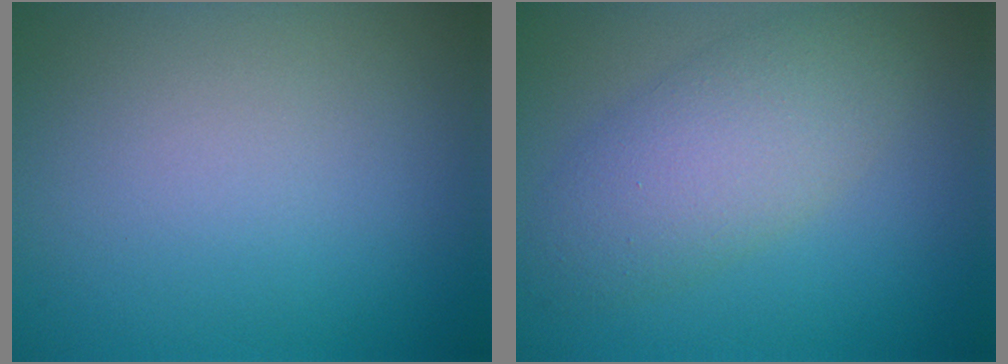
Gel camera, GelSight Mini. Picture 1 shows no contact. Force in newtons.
{"total": 4.9, "press": 4.9, "slide": 0.0}